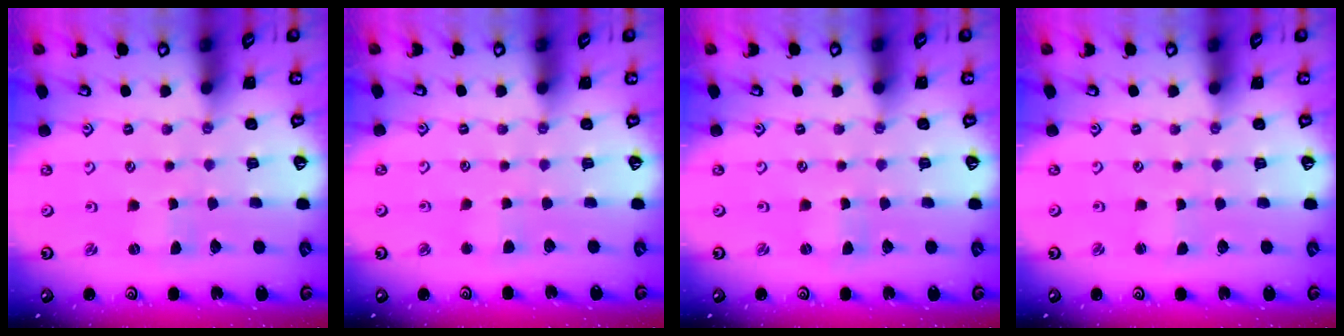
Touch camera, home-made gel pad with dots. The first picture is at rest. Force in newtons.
{"total": 2.9, "press": 2.8, "slide": 0.4}
{"total": 0.0}
{"total": 0.8, "press": 0.8, "slide": 0.0}